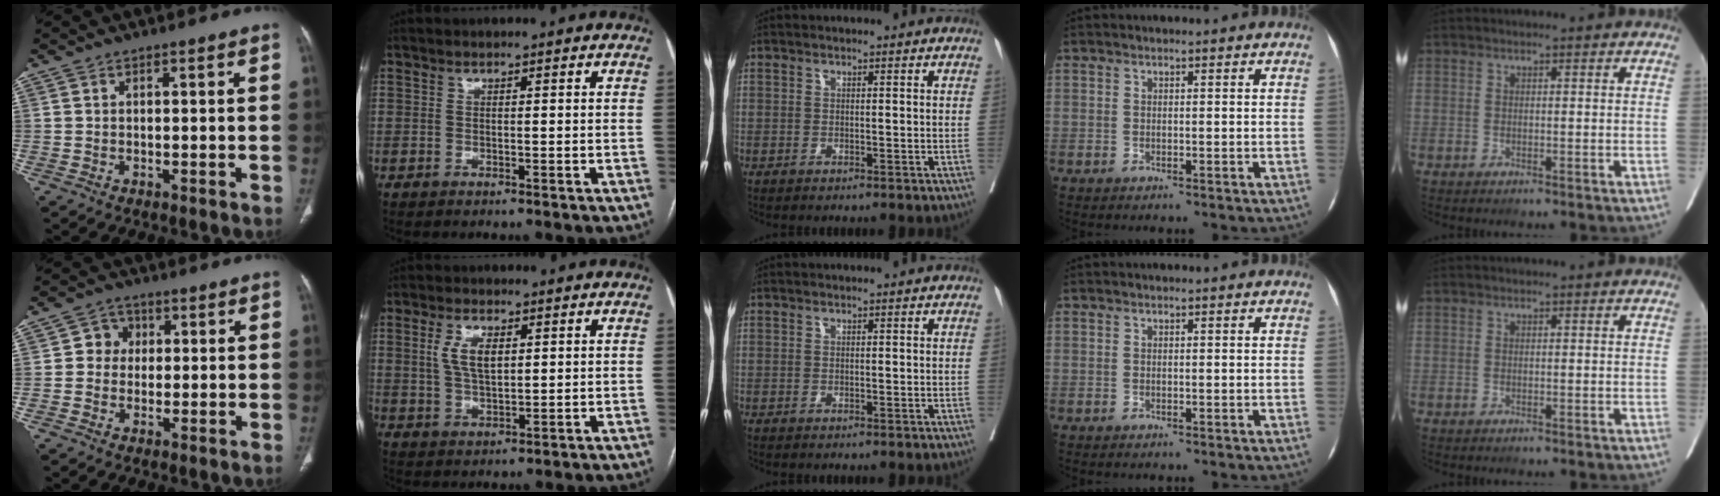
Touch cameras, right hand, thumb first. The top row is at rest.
{"thumb": {"total": 4.3, "force": [0.5, 4.0, 1.4], "torque": [0.008, 0.009, 0.000]}, "index": {"total": 5.4, "force": [1.6, 2.3, 4.6], "torque": [-0.100, 0.004, 0.035]}}